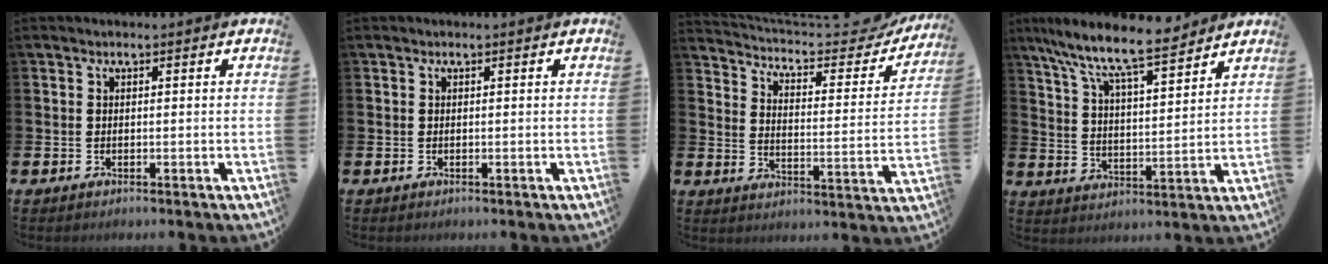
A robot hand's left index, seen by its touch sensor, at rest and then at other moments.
{"total": 0.0}
{"total": 5.2, "force": [4.8, 1.4, 1.6], "torque": [-0.055, -0.042, 0.074]}
{"total": 9.3, "force": [8.3, 1.3, 3.9], "torque": [-0.106, -0.055, 0.143]}